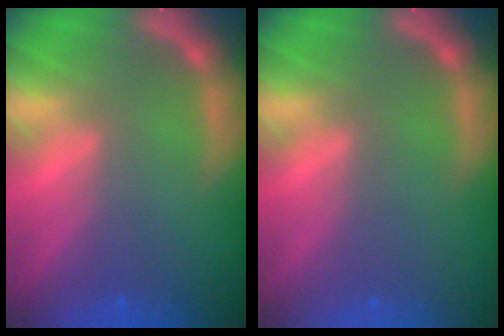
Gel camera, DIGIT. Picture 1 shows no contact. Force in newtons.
{"total": 0.0}